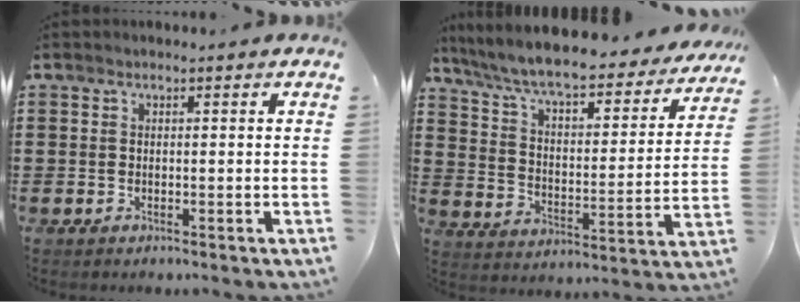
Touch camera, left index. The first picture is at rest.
{"total": 7.4, "force": [6.7, 0.6, 3.2], "torque": [-0.093, -0.047, 0.109]}